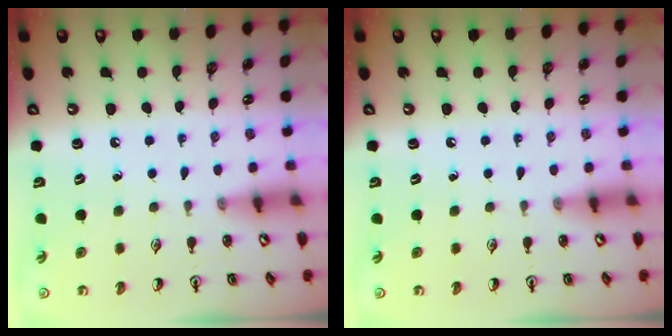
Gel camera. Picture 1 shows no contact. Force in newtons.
{"total": 0.0}